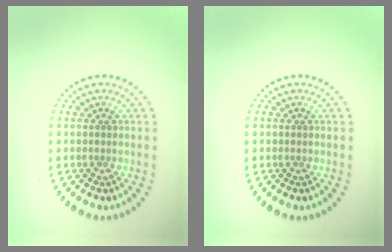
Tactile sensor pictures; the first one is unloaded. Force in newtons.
{"total": 0.0}